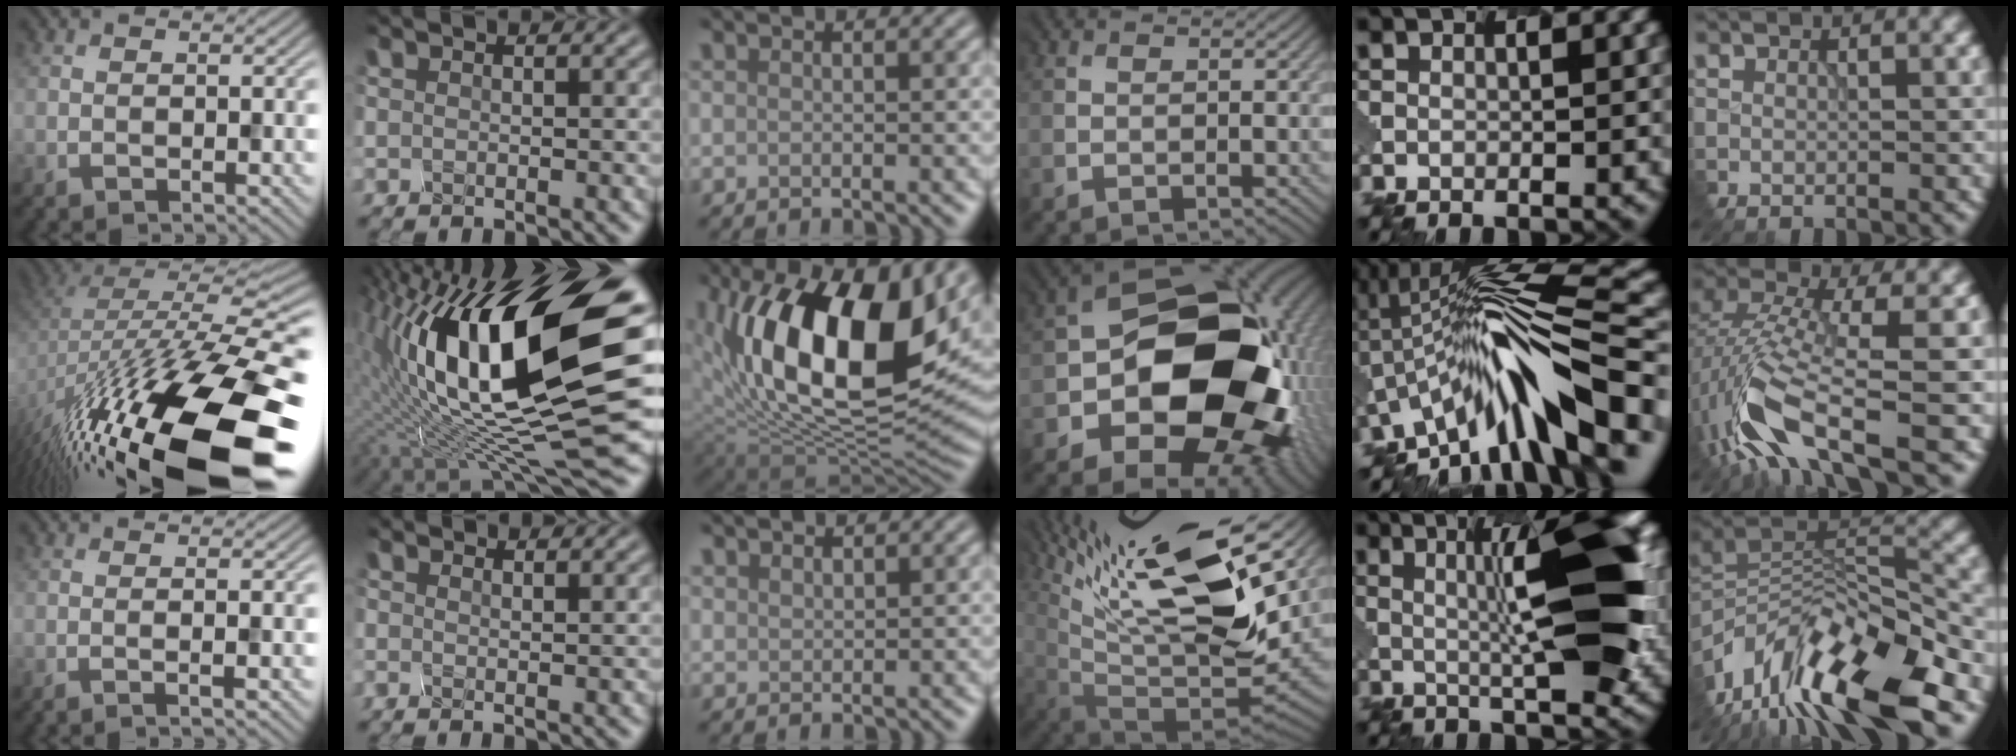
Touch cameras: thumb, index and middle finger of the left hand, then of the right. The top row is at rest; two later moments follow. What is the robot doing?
{"motion": "disassemble", "object": "hinged tin"}